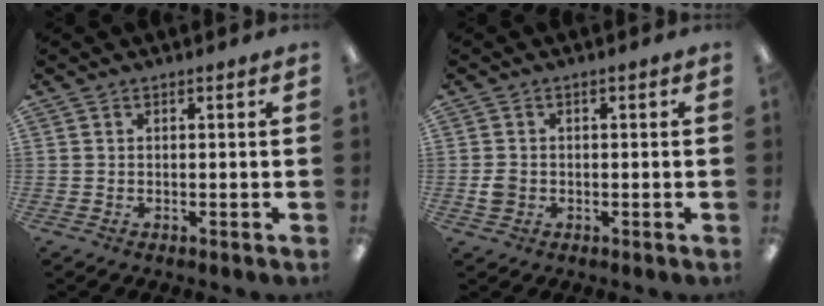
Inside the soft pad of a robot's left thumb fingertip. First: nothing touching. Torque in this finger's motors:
{"motor_torque": [-0.41, 0.54, 0.13, -0.29, 0.00]}